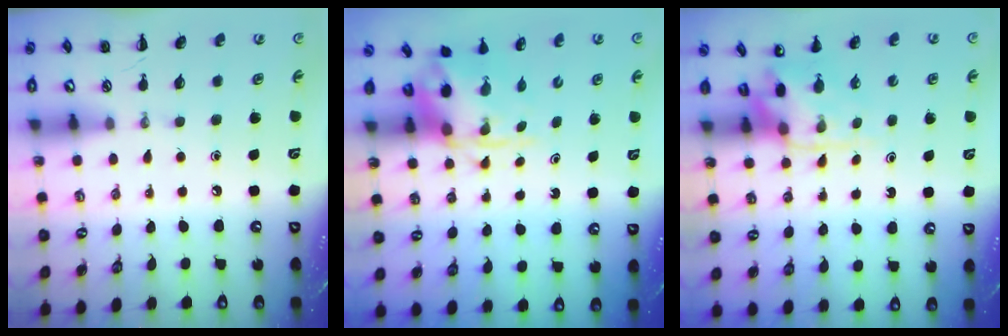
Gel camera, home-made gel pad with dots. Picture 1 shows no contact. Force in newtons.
{"total": 4.0, "press": 3.9, "slide": 0.9}
{"total": 3.9, "press": 3.8, "slide": 0.9}